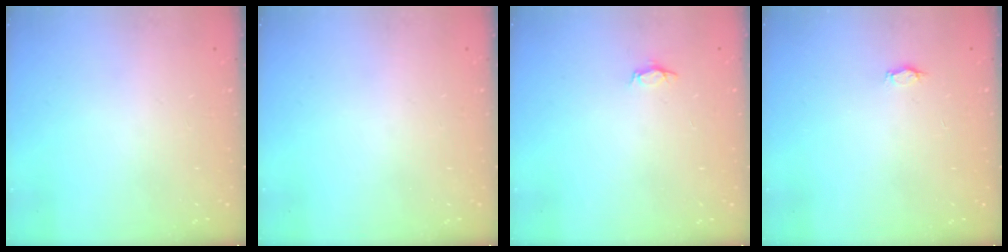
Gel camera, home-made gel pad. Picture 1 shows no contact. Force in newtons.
{"total": 0.0}
{"total": 2.8, "press": 2.8, "slide": 0.3}
{"total": 2.2, "press": 2.2, "slide": 0.3}